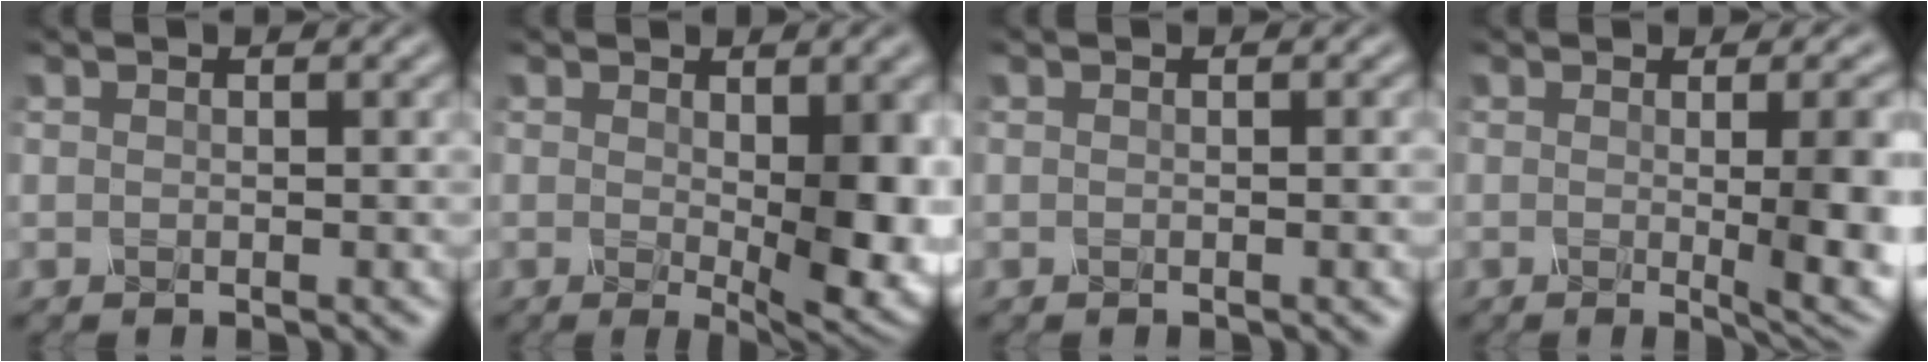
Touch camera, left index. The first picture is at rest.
{"total": 5.9, "force": [-0.1, 1.7, 5.7], "torque": [-0.075, -0.012, 0.002]}
{"total": 0.8, "force": [-0.1, 0.2, 0.8], "torque": [-0.007, 0.001, -0.002]}
{"total": 6.9, "force": [-0.4, 1.9, 6.6], "torque": [-0.063, -0.007, -0.002]}